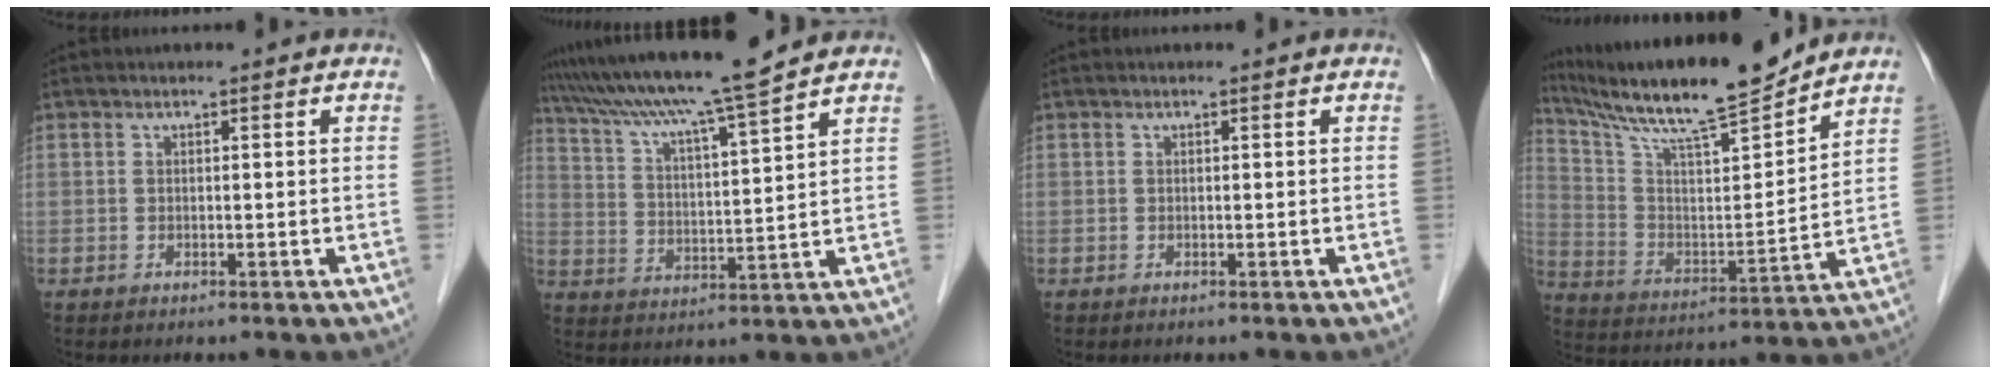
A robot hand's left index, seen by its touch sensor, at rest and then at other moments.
{"total": 14.2, "force": [12.2, -1.6, 7.0], "torque": [-0.127, 0.005, 0.200]}
{"total": 0.0}
{"total": 18.8, "force": [16.5, 0.5, 8.9], "torque": [-0.164, -0.002, 0.284]}